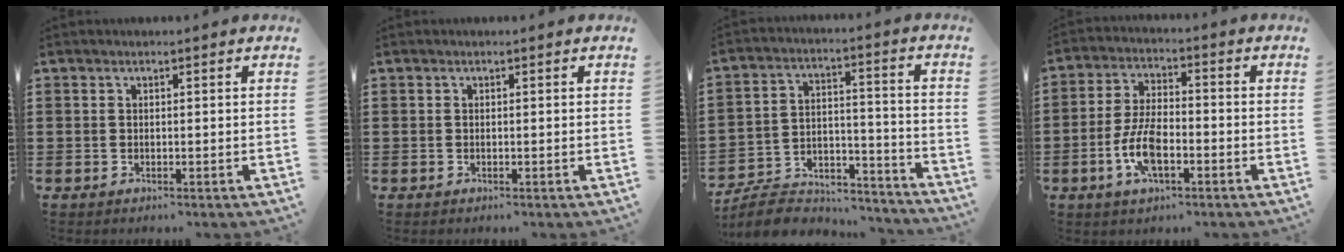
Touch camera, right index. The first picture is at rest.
{"total": 0.0}
{"total": 7.2, "force": [-6.5, 2.3, 1.9], "torque": [-0.038, 0.012, -0.126]}
{"total": 7.8, "force": [-2.7, 3.4, 6.6], "torque": [-0.148, -0.003, -0.055]}